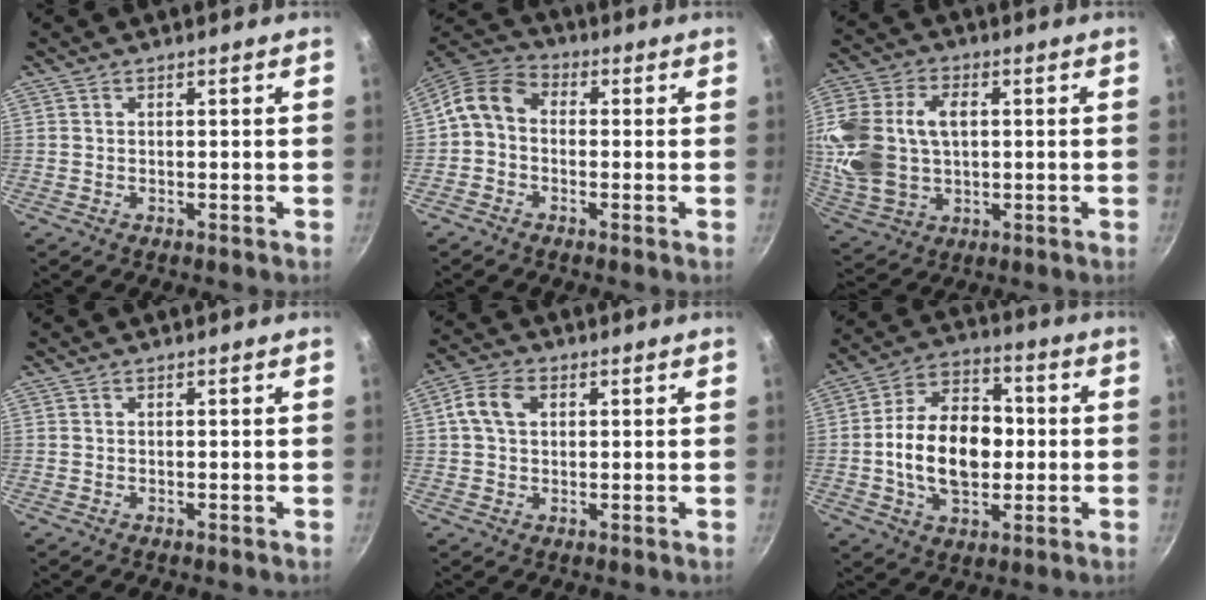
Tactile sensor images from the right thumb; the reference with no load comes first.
{"total": 7.6, "force": [-0.7, 6.0, 4.6], "torque": [-0.079, 0.033, -0.034]}
{"total": 18.4, "force": [2.0, 12.8, 13.1], "torque": [-0.275, 0.016, 0.043]}
{"total": 0.0}
{"total": 6.5, "force": [1.5, 4.7, 4.2], "torque": [-0.068, 0.013, 0.019]}
{"total": 17.1, "force": [-0.8, 11.3, 12.8], "torque": [-0.181, 0.027, -0.024]}